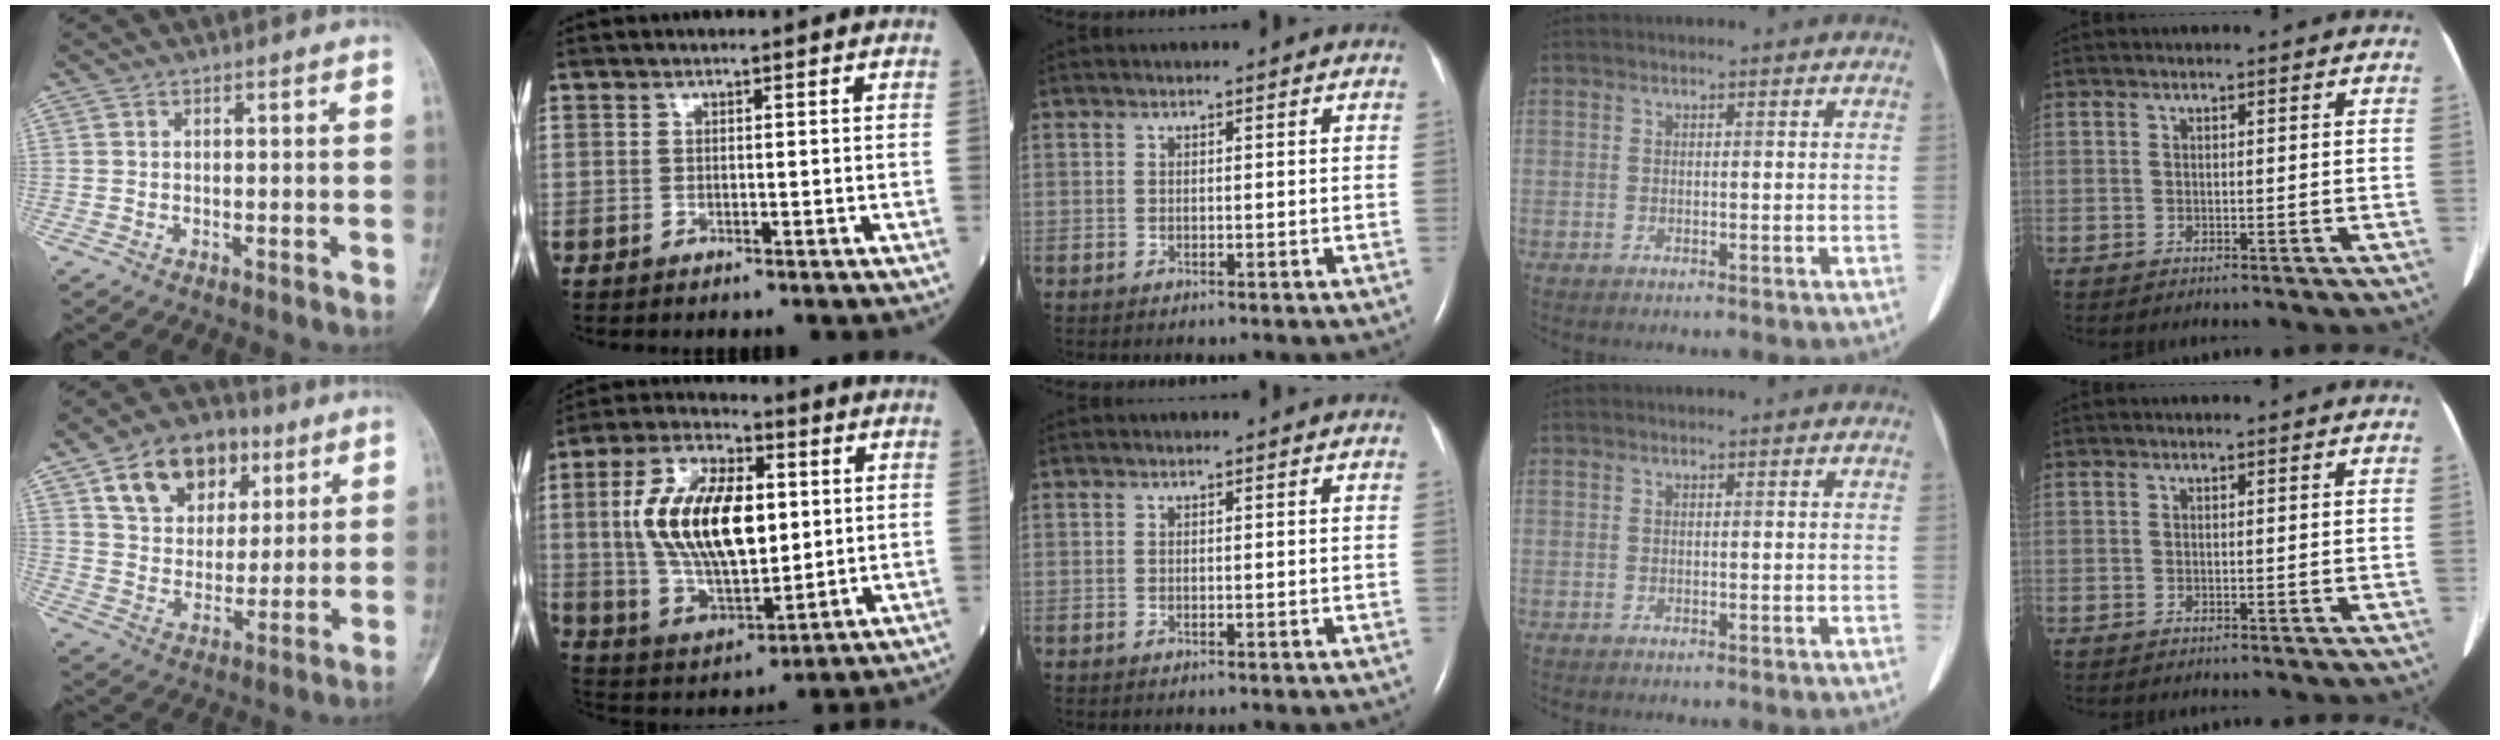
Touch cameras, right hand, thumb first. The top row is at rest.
{"thumb": {"total": 16.0, "force": [7.8, 11.0, 8.6], "torque": [-0.106, -0.014, 0.134]}, "index": {"total": 17.2, "force": [2.3, 7.5, 15.3], "torque": [-0.303, 0.013, 0.046]}}